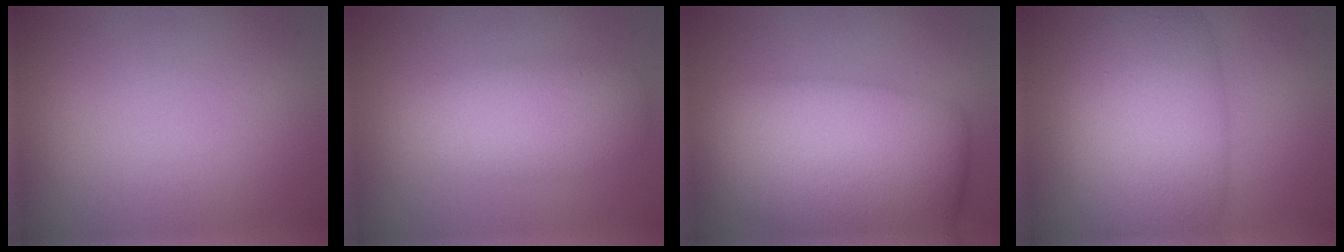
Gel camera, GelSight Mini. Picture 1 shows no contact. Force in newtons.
{"total": 4.6, "press": 4.6, "slide": 0.1}
{"total": 12.7, "press": 12.7, "slide": 0.6}
{"total": 9.8, "press": 9.8, "slide": 0.7}